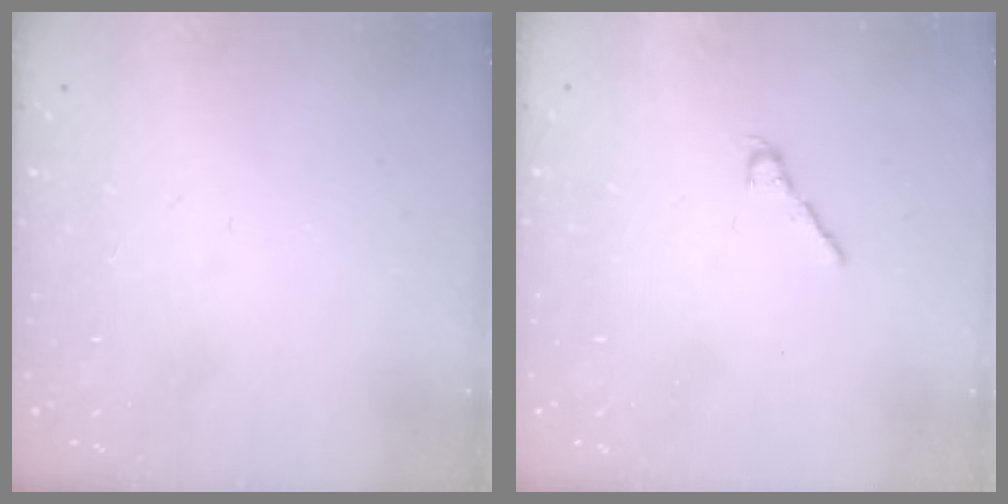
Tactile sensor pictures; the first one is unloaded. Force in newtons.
{"total": 2.5, "press": 2.4, "slide": 0.7}